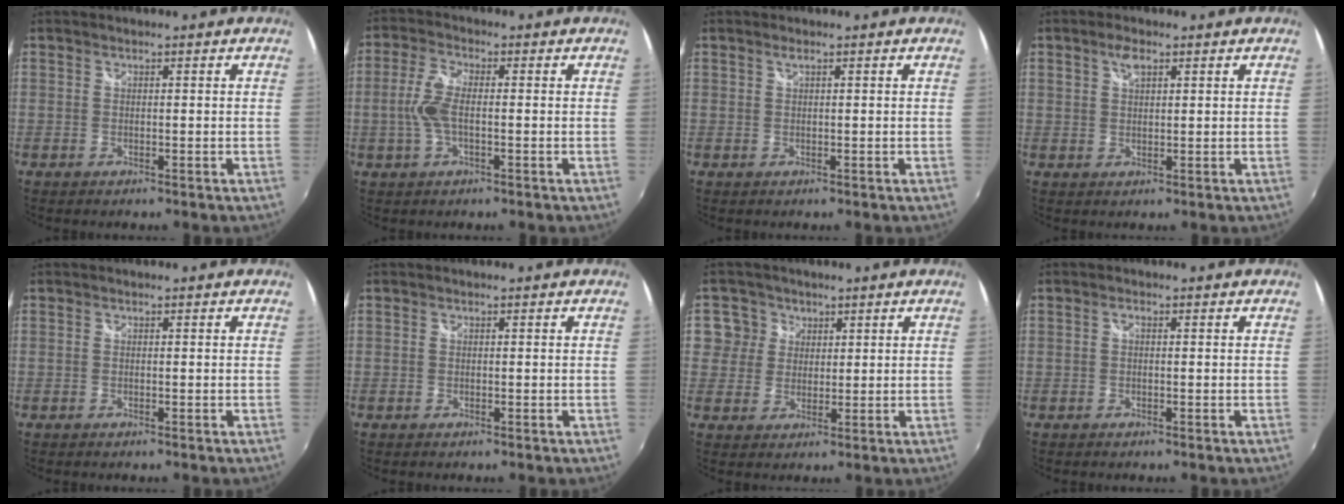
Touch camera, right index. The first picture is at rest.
{"total": 6.3, "force": [-0.6, 2.4, 5.8], "torque": [-0.125, 0.004, -0.013]}
{"total": 0.6, "force": [0.4, 0.1, 0.4], "torque": [-0.006, 0.002, 0.008]}
{"total": 2.9, "force": [1.6, 1.4, 2.0], "torque": [-0.033, 0.005, 0.028]}
{"total": 0.0}
{"total": 0.0}
{"total": 5.2, "force": [1.8, 4.9, 0.2], "torque": [0.009, 0.021, 0.028]}
{"total": 0.7, "force": [0.1, 0.3, 0.6], "torque": [-0.011, 0.003, -0.001]}